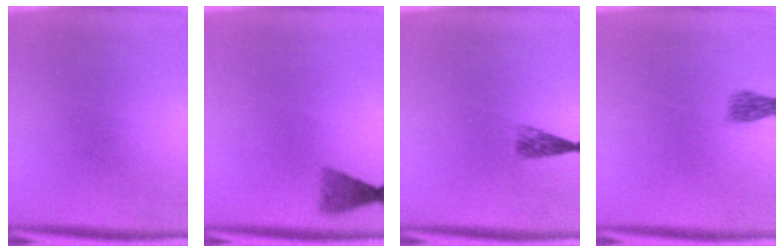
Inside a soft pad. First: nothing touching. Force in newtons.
{"total": 2.5}
{"total": 2.0}
{"total": 1.9}